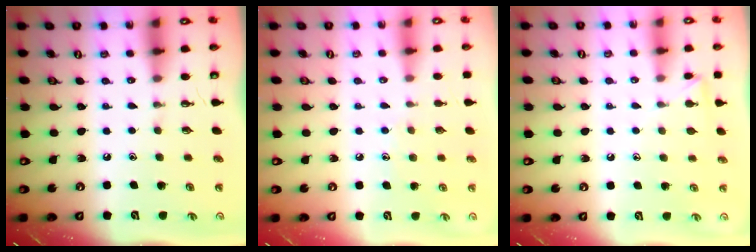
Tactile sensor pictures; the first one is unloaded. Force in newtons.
{"total": 6.6, "press": 6.6, "slide": 0.7}
{"total": 3.9, "press": 3.9, "slide": 0.6}